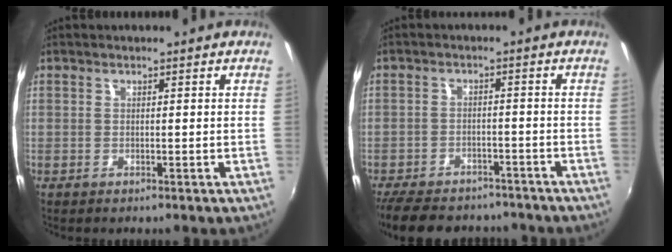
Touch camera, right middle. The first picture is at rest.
{"total": 13.2, "force": [-10.4, 6.5, 4.8], "torque": [-0.126, 0.016, -0.150]}